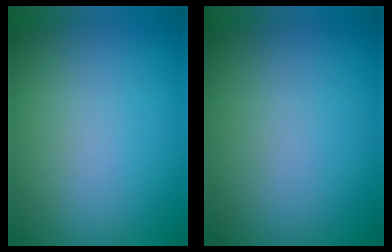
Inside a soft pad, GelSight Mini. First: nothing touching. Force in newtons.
{"total": 0.0}